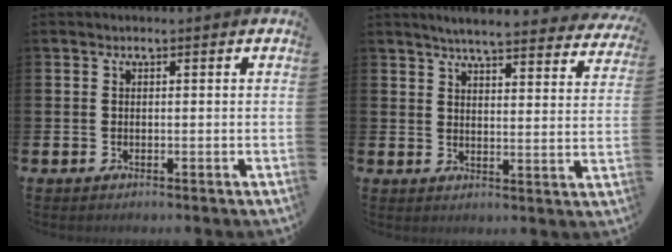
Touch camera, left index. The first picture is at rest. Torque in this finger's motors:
{"motor_torque": [1.01, -1.13, 0.27, 0.12]}